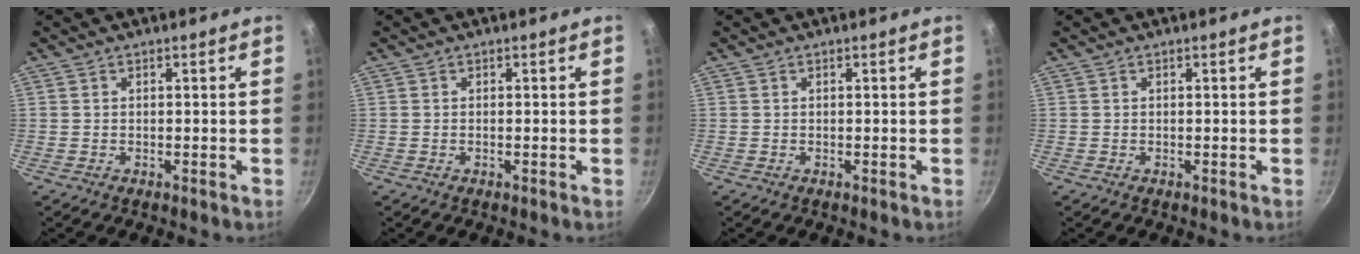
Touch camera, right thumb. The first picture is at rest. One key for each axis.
{"total": 0.0}
{"total": 0.0}
{"total": 0.0}